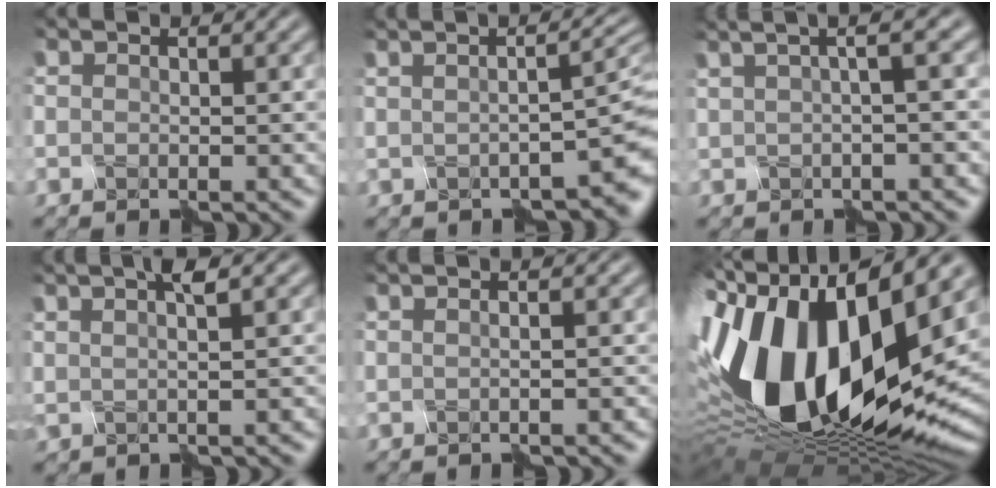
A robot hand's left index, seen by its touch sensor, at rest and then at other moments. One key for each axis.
{"total": 4.6, "fx": -1.0, "fy": 0.7, "fz": 4.4, "tx": -0.036, "ty": 0.003, "tz": -0.008}
{"total": 4.4, "fx": 1.5, "fy": 0.8, "fz": 4.0, "tx": -0.043, "ty": 0.027, "tz": 0.010}
{"total": 1.6, "fx": 0.8, "fy": -0.9, "fz": 1.1, "tx": -0.018, "ty": 0.001, "tz": 0.020}
{"total": 1.1, "fx": -0.2, "fy": -1.1, "fz": 0.2, "tx": -0.004, "ty": 0.001, "tz": -0.004}
{"total": 17.2, "fx": 0.2, "fy": 9.2, "fz": 14.5, "tx": -0.312, "ty": 0.001, "tz": 0.003}